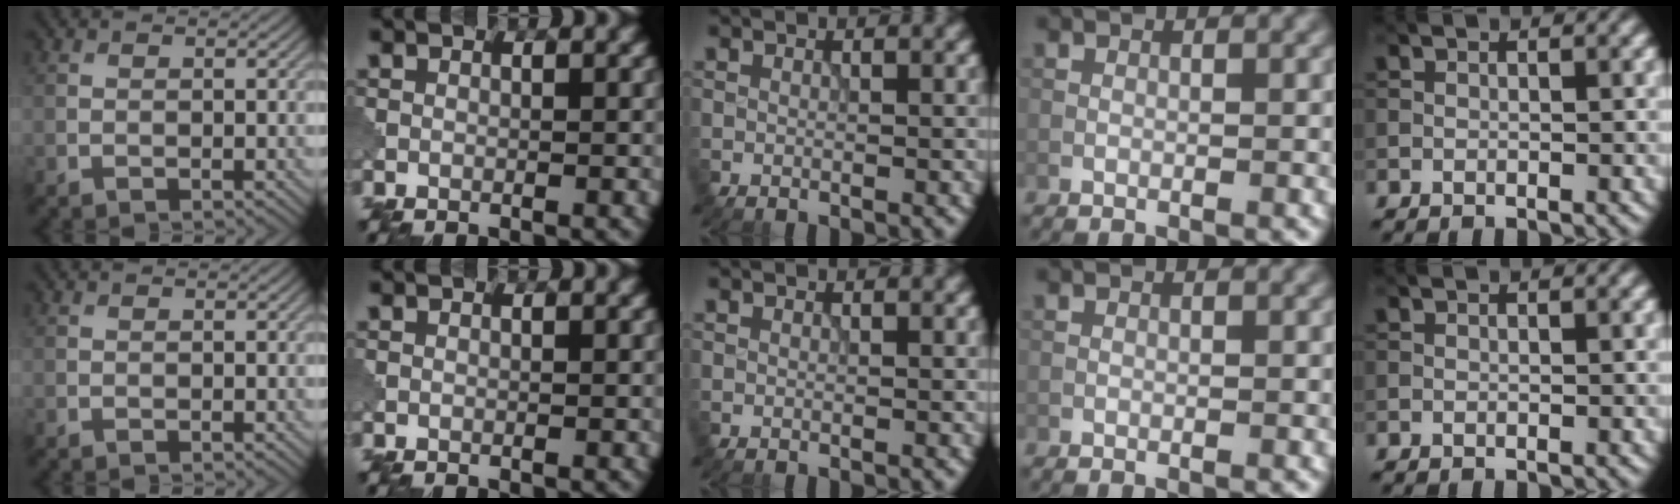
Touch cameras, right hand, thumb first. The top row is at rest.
{}